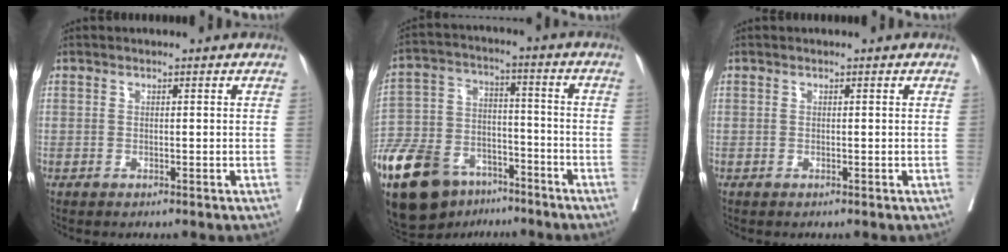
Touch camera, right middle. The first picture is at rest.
{"total": 24.5, "force": [-16.2, 13.0, 12.9], "torque": [-0.331, -0.014, -0.280]}
{"total": 0.0}